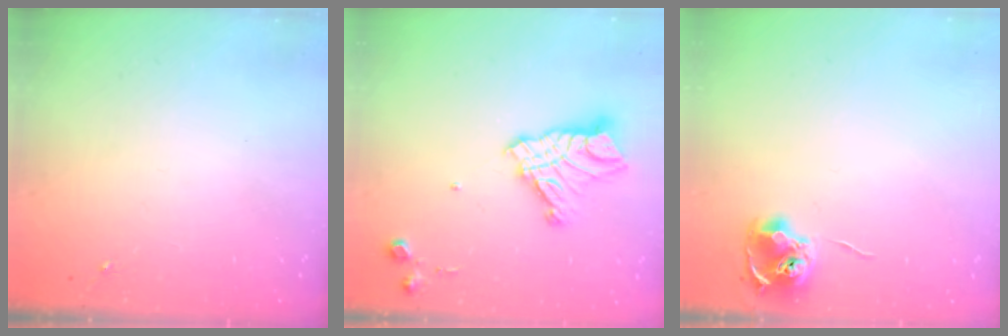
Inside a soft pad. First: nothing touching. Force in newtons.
{"total": 14.5, "press": 14.5, "slide": 1.3}
{"total": 8.4, "press": 8.4, "slide": 0.4}